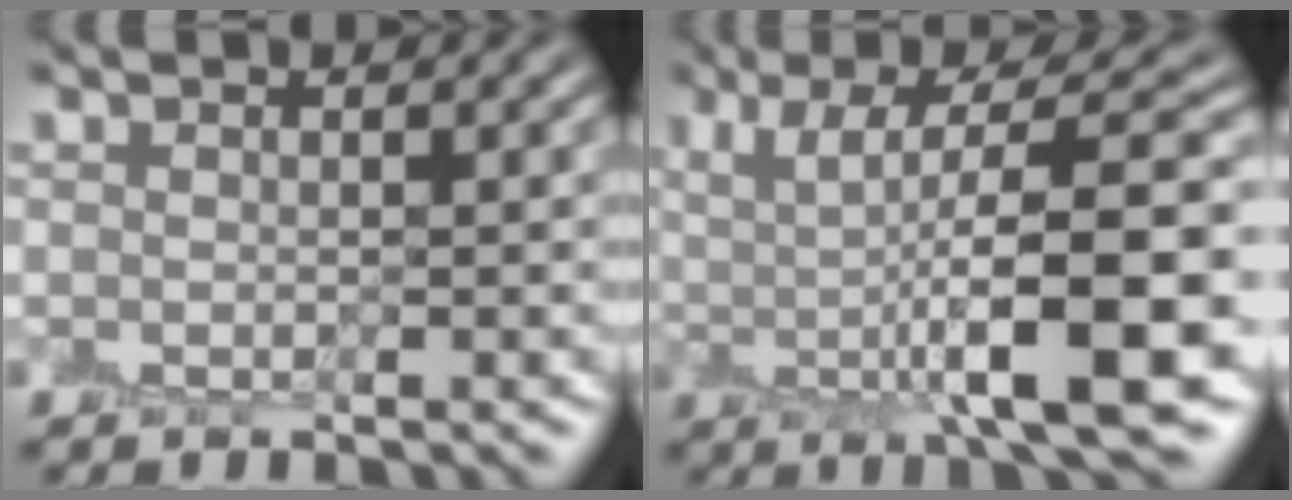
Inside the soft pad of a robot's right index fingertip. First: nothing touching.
{"total": 10.9, "force": [0.3, 2.6, 10.5], "torque": [-0.157, 0.009, 0.010]}